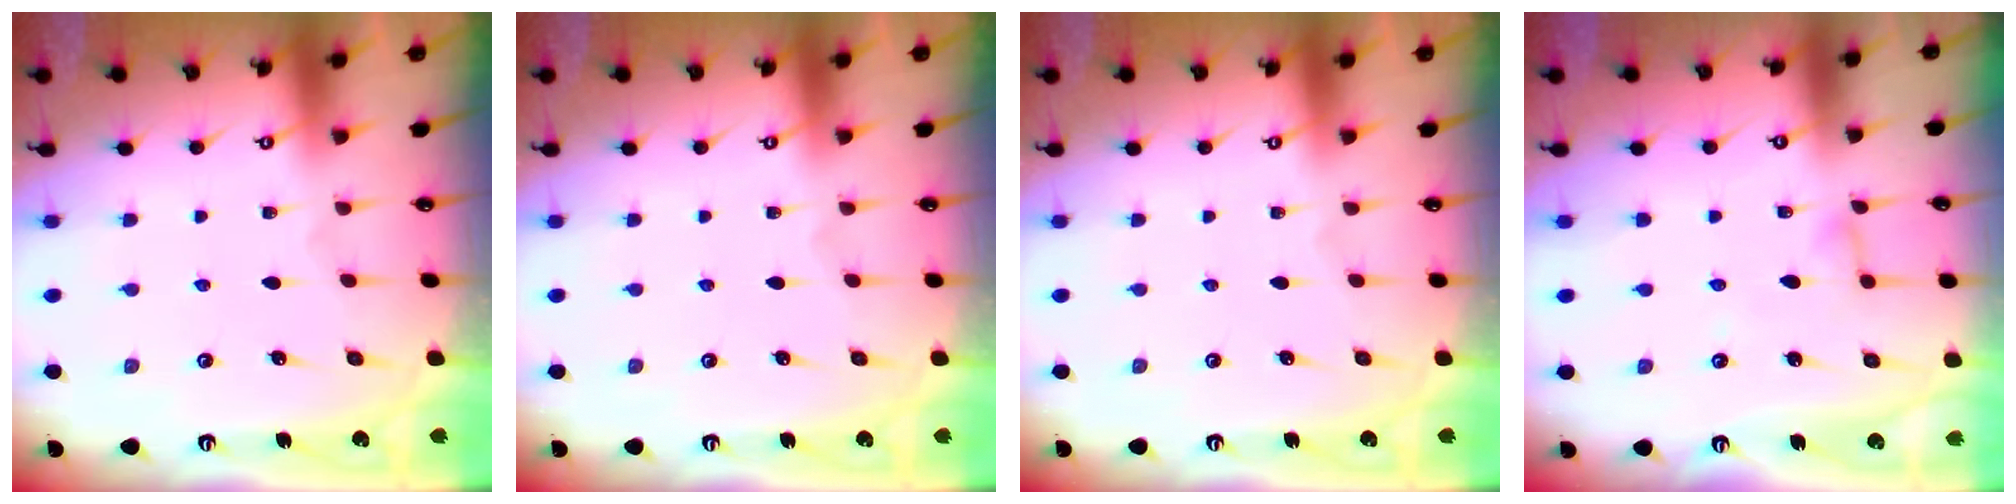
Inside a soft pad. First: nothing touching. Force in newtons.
{"total": 0.0}
{"total": 0.0}
{"total": 3.6, "press": 3.6, "slide": 0.3}